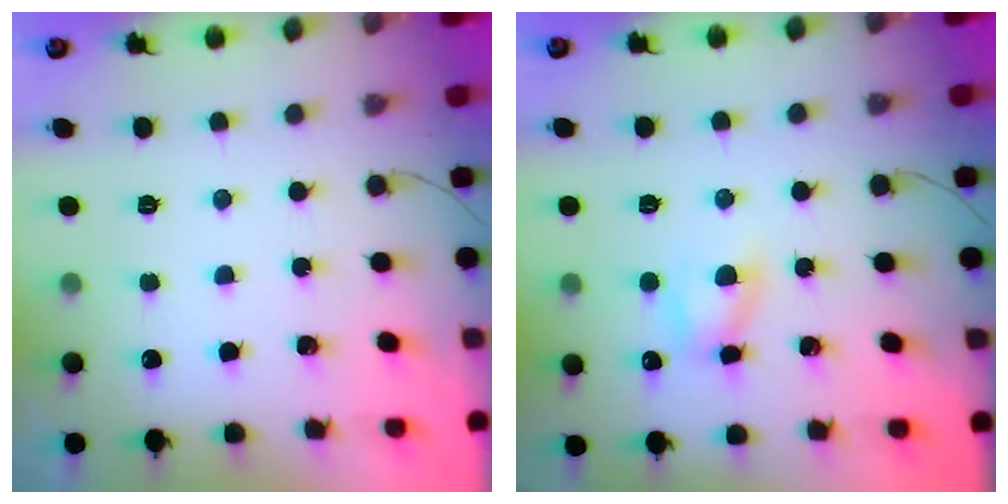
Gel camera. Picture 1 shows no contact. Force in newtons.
{"total": 5.1, "press": 4.9, "slide": 1.5}